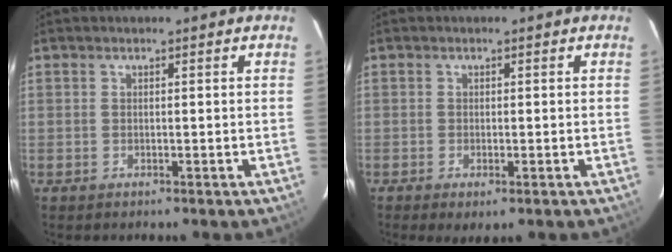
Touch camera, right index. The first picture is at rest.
{"total": 1.4, "force": [0.0, 0.7, 1.2], "torque": [-0.024, -0.005, -0.001]}